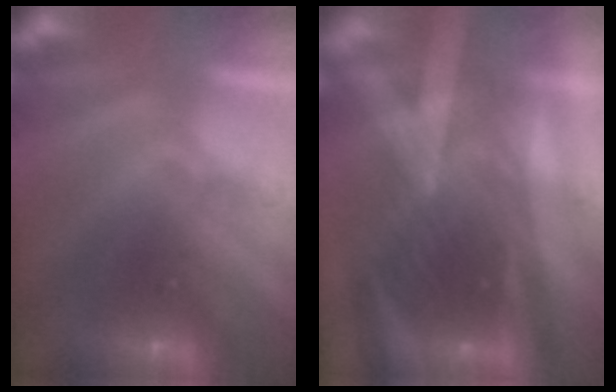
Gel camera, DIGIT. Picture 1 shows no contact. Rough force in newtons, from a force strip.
{"total": 2.9}